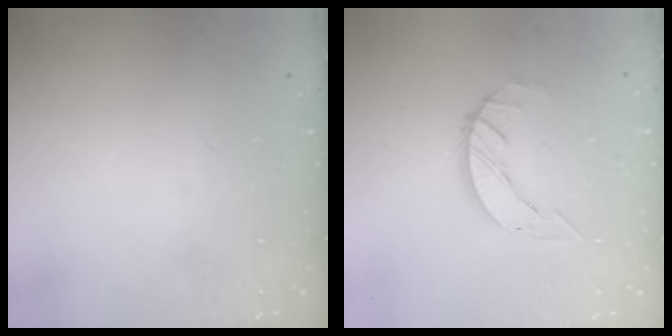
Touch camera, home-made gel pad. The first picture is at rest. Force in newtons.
{"total": 2.4, "press": 2.4, "slide": 0.1}